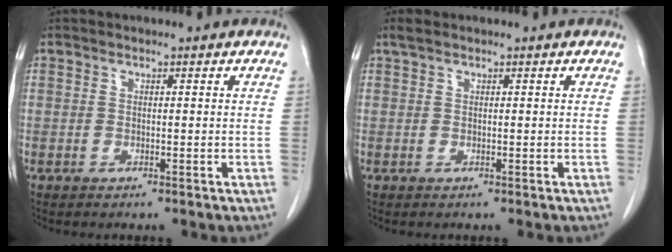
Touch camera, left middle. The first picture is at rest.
{"total": 1.1, "force": [0.8, 0.3, 0.7], "torque": [-0.018, 0.014, 0.016]}